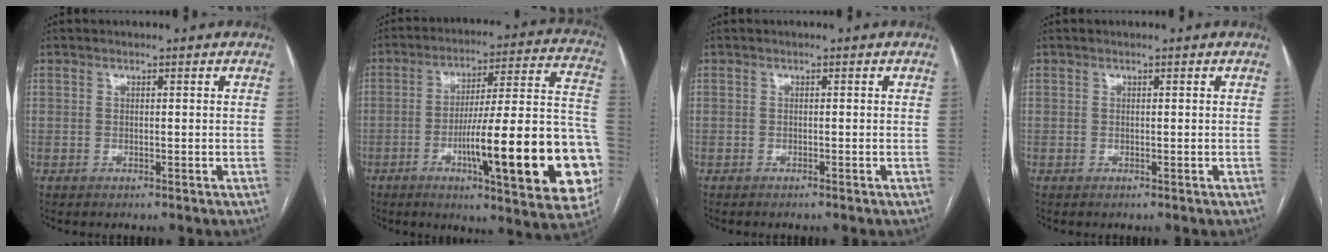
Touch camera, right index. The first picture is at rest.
{"total": 25.7, "force": [-7.2, 2.9, 24.5], "torque": [-0.271, 0.008, -0.097]}
{"total": 0.6, "force": [-0.5, -0.1, 0.3], "torque": [-0.005, 0.001, -0.010]}
{"total": 0.0}